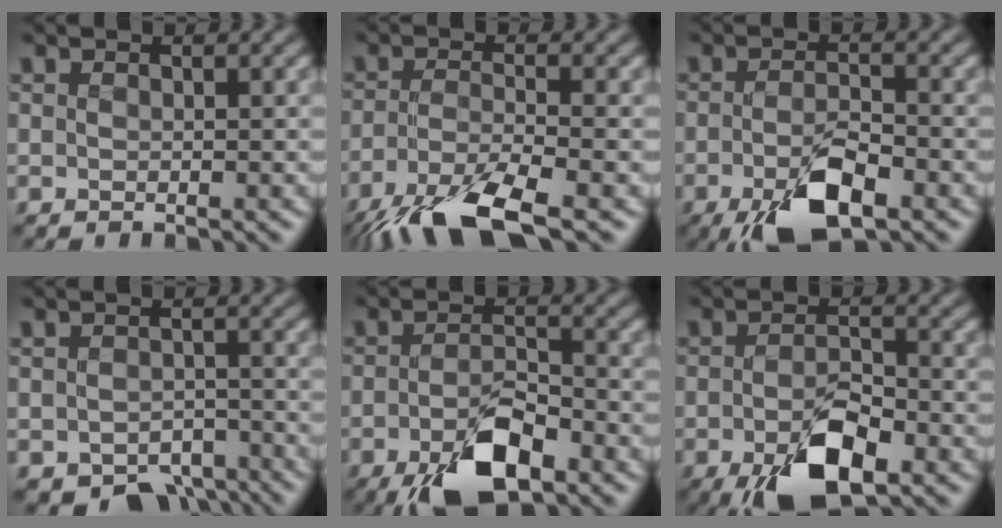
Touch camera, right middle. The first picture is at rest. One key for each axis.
{"total": 7.8, "fx": -5.6, "fy": 1.8, "fz": 5.2, "tx": -0.100, "ty": -0.014, "tz": -0.113}
{"total": 6.5, "fx": -3.5, "fy": 2.3, "fz": 5.0, "tx": -0.095, "ty": -0.006, "tz": -0.065}
{"total": 4.4, "fx": -3.3, "fy": 2.4, "fz": 1.5, "tx": -0.019, "ty": -0.021, "tz": -0.048}
{"total": 7.4, "fx": -4.3, "fy": 2.8, "fz": 5.3, "tx": -0.098, "ty": -0.005, "tz": -0.080}
{"total": 7.2, "fx": -3.6, "fy": 3.0, "fz": 5.5, "tx": -0.100, "ty": -0.008, "tz": -0.066}